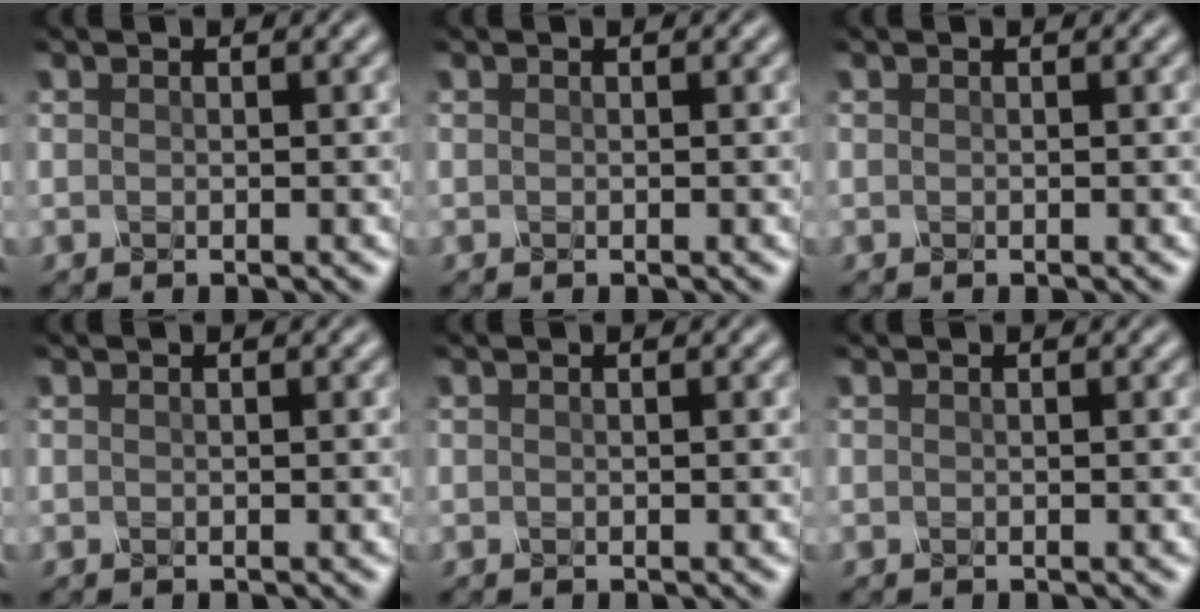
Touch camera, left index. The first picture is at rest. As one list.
[{"total": 0.0}, {"total": 0.0}, {"total": 0.0}, {"total": 0.0}, {"total": 0.0}]